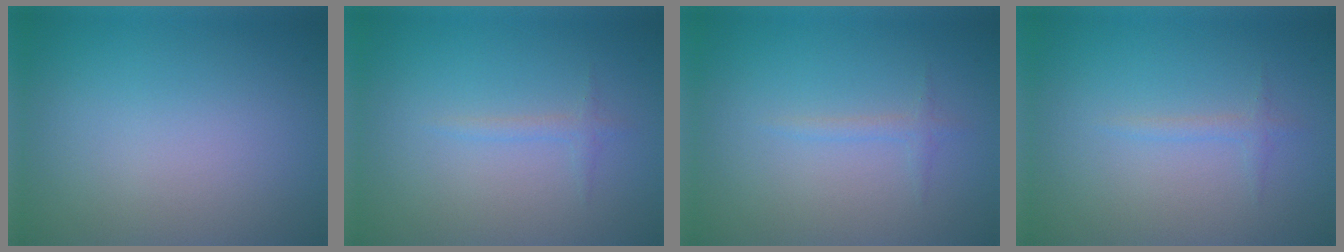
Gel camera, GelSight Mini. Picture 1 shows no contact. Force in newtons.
{"total": 0.8, "press": 0.8, "slide": 0.0}
{"total": 0.8, "press": 0.8, "slide": 0.0}
{"total": 0.8, "press": 0.8, "slide": 0.0}